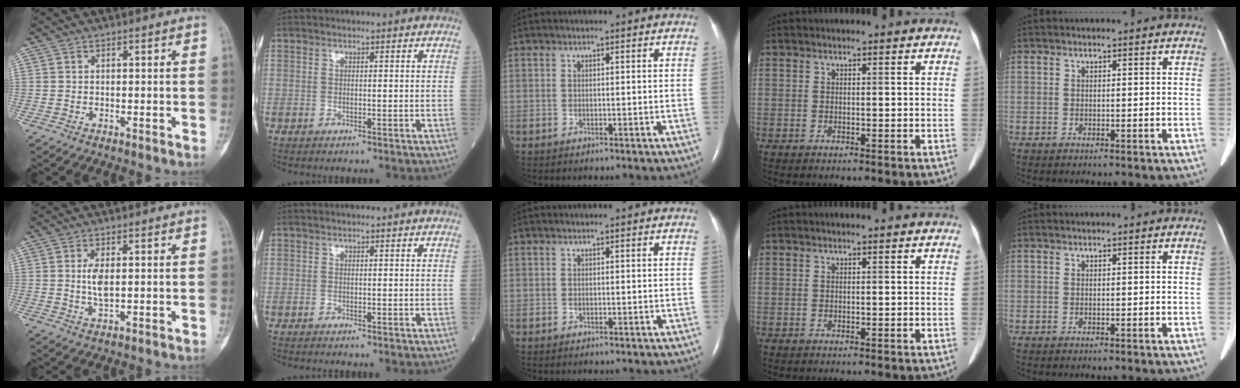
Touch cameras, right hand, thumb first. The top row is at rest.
{"thumb": {"total": 3.7, "force": [0.0, 1.4, 3.5], "torque": [-0.072, -0.006, -0.001]}}